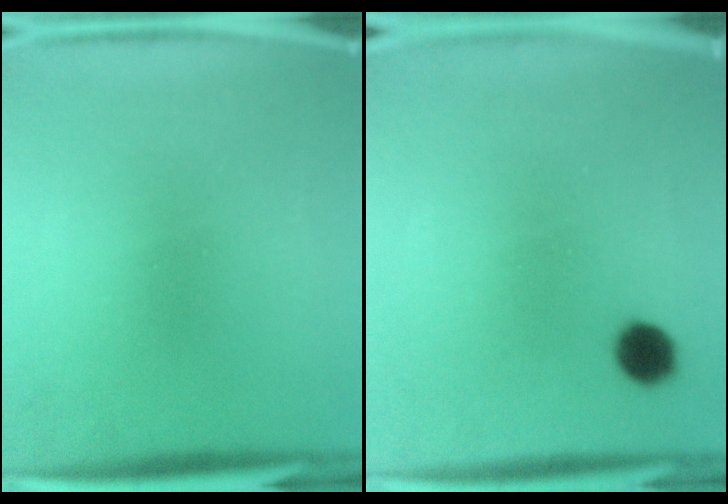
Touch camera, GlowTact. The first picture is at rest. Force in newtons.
{"total": 4.7}